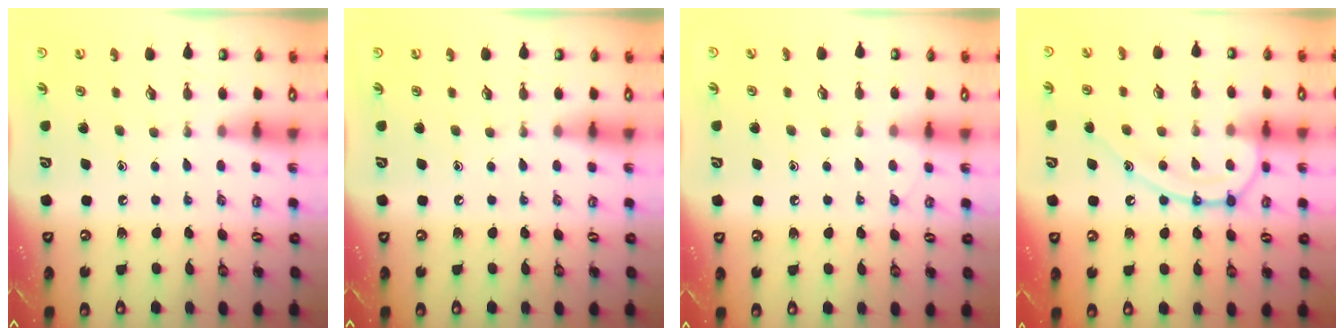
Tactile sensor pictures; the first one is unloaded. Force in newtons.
{"total": 0.0}
{"total": 4.6, "press": 4.6, "slide": 0.5}
{"total": 13.7, "press": 13.6, "slide": 1.5}